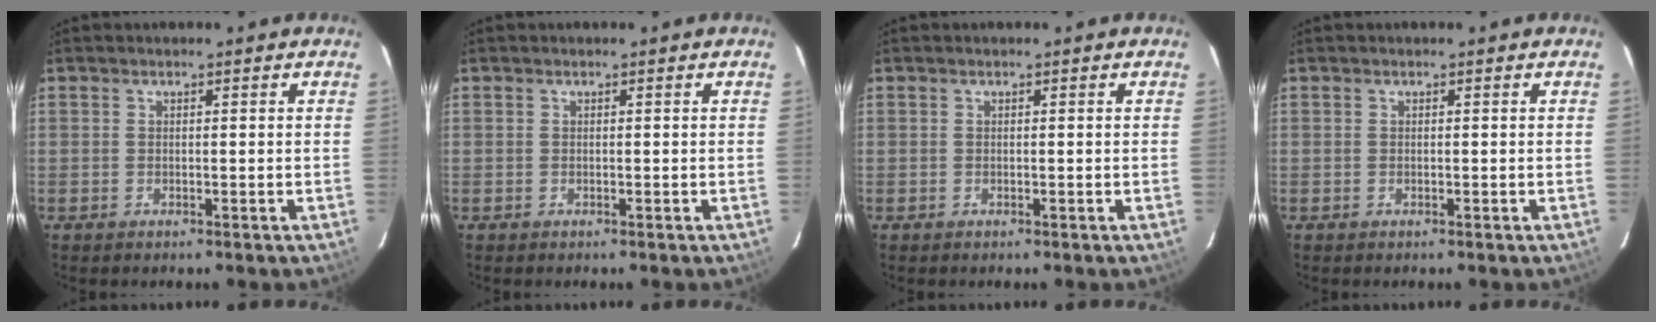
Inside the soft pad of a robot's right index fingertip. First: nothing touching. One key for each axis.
{"total": 0.0}
{"total": 0.0}
{"total": 0.0}